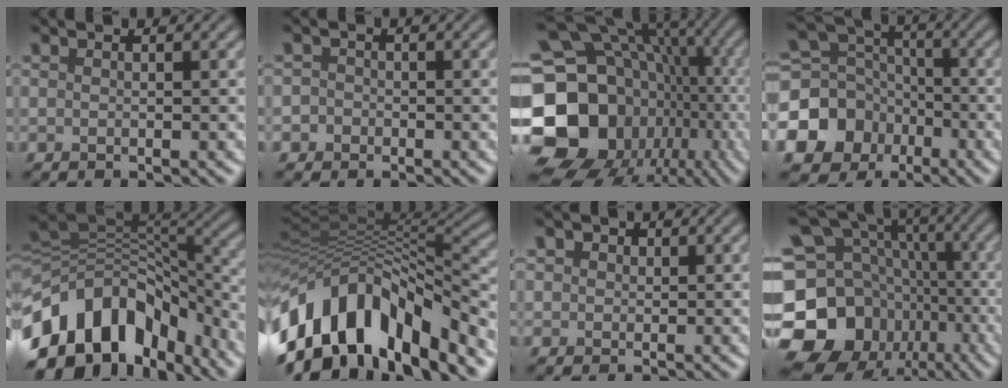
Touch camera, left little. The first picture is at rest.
{"total": 2.0, "force": [-0.7, 1.8, 0.3], "torque": [0.017, 0.011, -0.029]}
{"total": 20.4, "force": [-3.6, 17.1, 10.6], "torque": [-0.212, -0.010, -0.065]}
{"total": 11.6, "force": [-4.8, 10.0, 3.4], "torque": [-0.101, -0.024, -0.107]}
{"total": 14.2, "force": [-6.4, 9.1, 8.8], "torque": [-0.192, 0.013, -0.110]}
{"total": 14.5, "force": [-6.1, 8.2, 10.3], "torque": [-0.202, 0.026, -0.118]}
{"total": 3.3, "force": [1.6, 2.5, 1.4], "torque": [-0.016, 0.017, 0.006]}
{"total": 18.7, "force": [-6.5, 15.4, 8.4], "torque": [-0.202, -0.012, -0.112]}